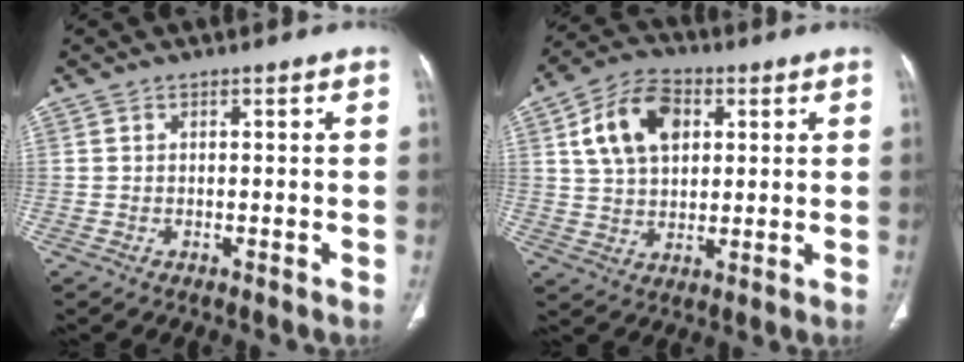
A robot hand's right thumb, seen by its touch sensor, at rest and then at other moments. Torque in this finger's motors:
{"motor_torque": [-0.21, 1.31, 0.26, -0.18, 0.11]}